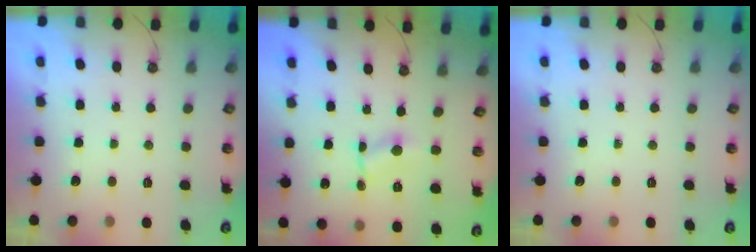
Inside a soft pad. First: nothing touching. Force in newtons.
{"total": 0.9, "press": 0.9, "slide": 0.1}
{"total": 0.0}